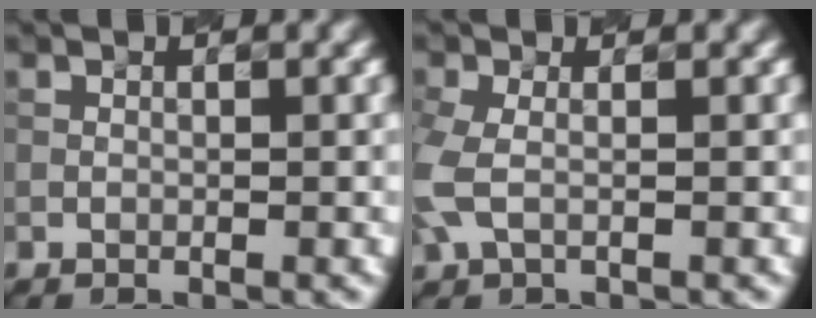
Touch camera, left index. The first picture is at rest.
{"total": 3.4, "force": [-0.3, 2.0, 2.7], "torque": [-0.084, 0.000, -0.012]}